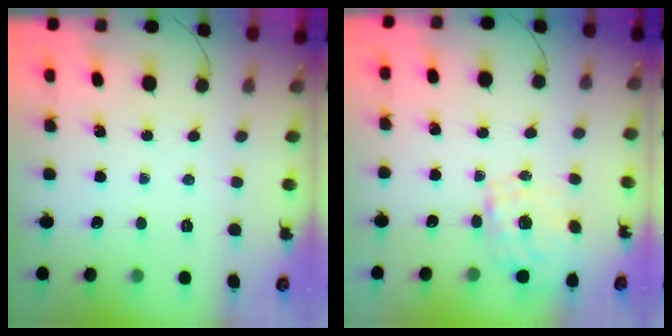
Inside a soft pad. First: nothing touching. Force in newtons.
{"total": 1.7, "press": 1.5, "slide": 0.8}